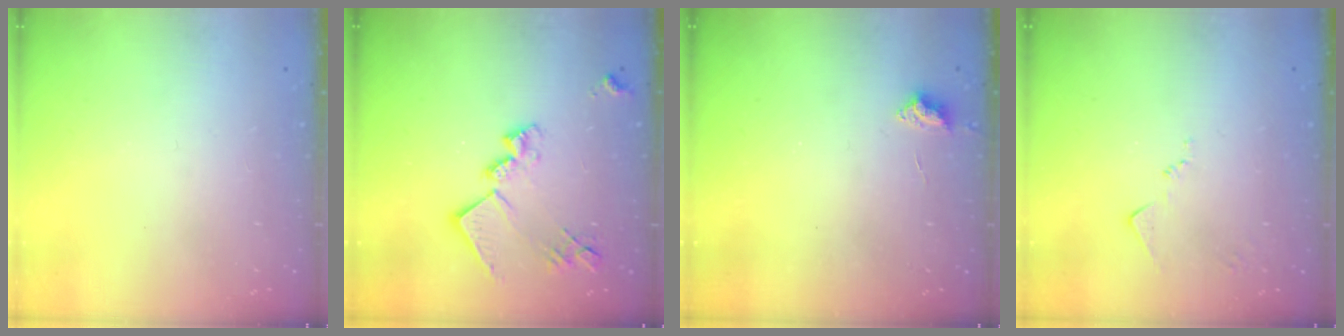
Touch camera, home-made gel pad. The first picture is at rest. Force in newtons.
{"total": 17.1, "press": 17.1, "slide": 1.1}
{"total": 2.7, "press": 2.6, "slide": 0.5}
{"total": 7.8, "press": 7.8, "slide": 0.5}